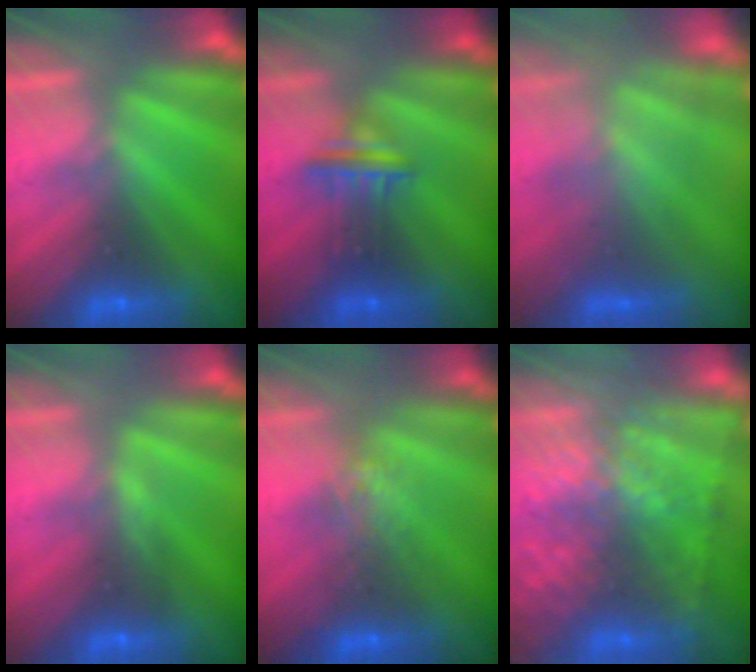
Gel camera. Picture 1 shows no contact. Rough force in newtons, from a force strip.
{"total": 3.0}
{"total": 3.9}
{"total": 3.5}
{"total": 3.7}
{"total": 9.6}